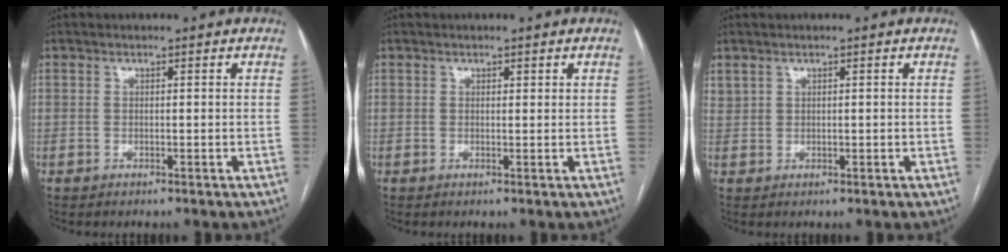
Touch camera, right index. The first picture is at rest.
{"total": 0.6, "force": [0.4, 0.3, 0.3], "torque": [-0.003, 0.000, 0.004]}
{"total": 1.4, "force": [1.1, 0.7, 0.3], "torque": [-0.008, 0.008, 0.025]}